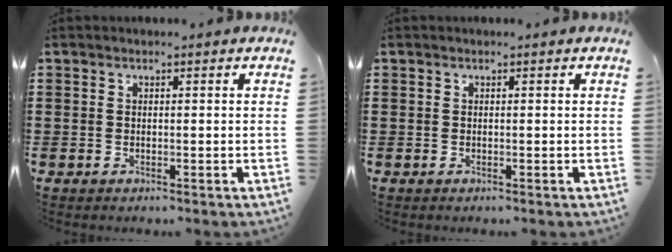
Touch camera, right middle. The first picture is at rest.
{"total": 0.0}